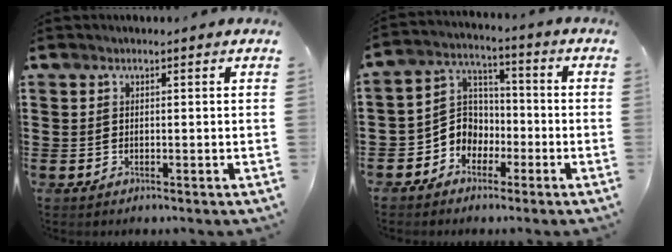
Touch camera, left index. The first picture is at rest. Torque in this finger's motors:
{"motor_torque": [0.85, 0.78, 0.19, 0.07]}